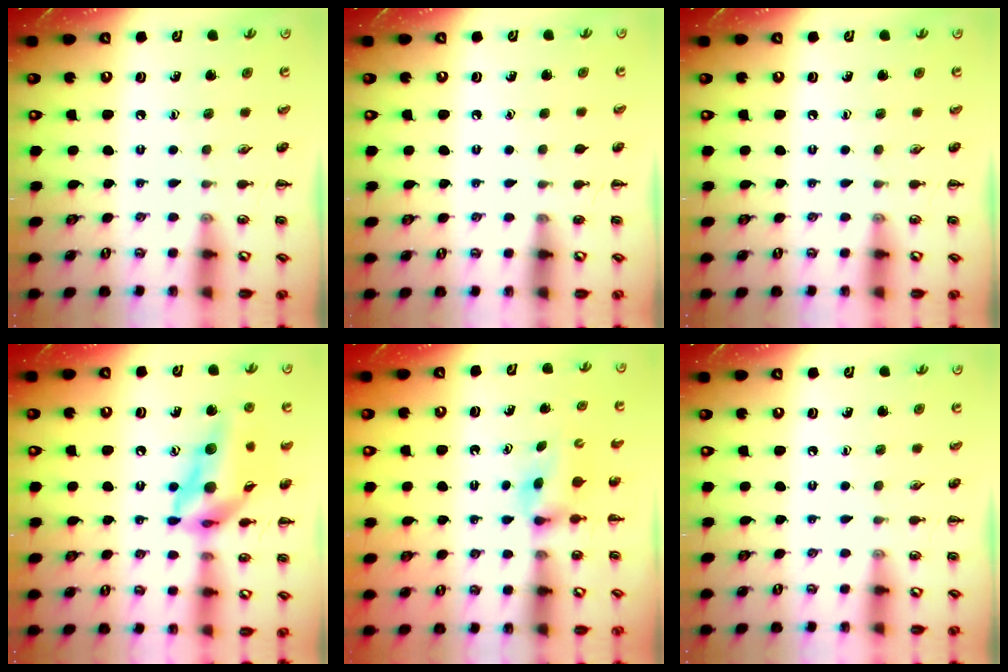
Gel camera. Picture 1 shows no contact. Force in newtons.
{"total": 0.0}
{"total": 0.0}
{"total": 16.7, "press": 16.2, "slide": 4.1}
{"total": 2.5, "press": 2.2, "slide": 1.2}
{"total": 0.0}